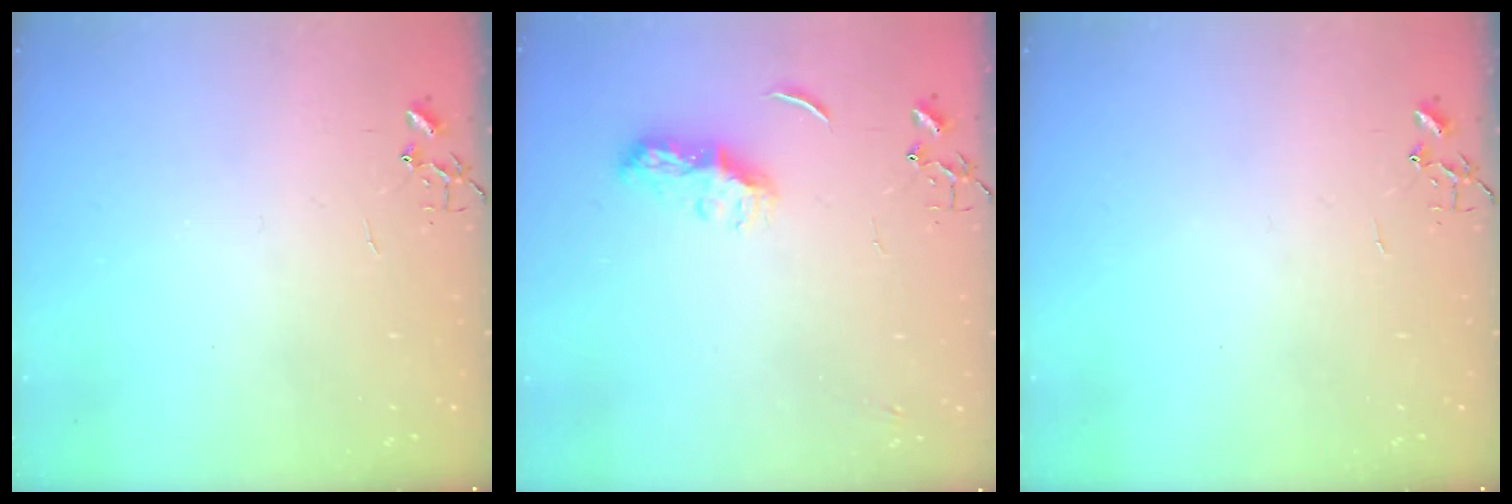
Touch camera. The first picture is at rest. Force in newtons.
{"total": 8.1, "press": 8.1, "slide": 0.6}
{"total": 0.0}